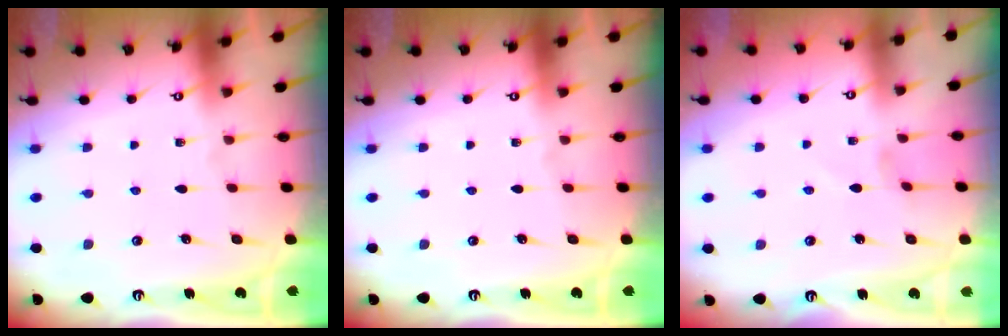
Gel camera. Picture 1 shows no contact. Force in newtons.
{"total": 0.0}
{"total": 0.6, "press": 0.6, "slide": 0.2}